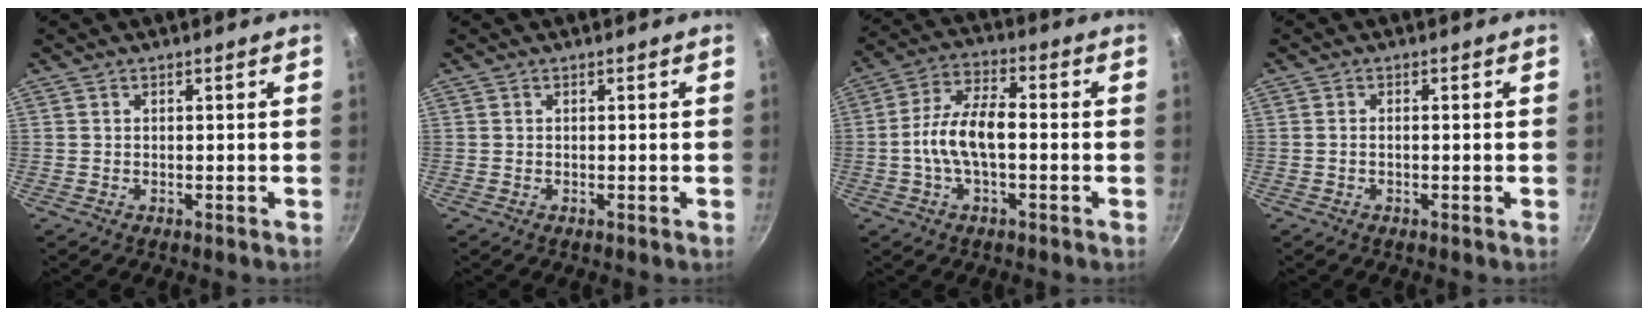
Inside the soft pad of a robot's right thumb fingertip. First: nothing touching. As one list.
[{"total": 0.0}, {"total": 10.1, "force": [-1.3, 4.7, 8.8], "torque": [-0.155, 0.035, -0.036]}, {"total": 0.8, "force": [-0.3, 0.3, 0.7], "torque": [-0.018, 0.007, -0.008]}]